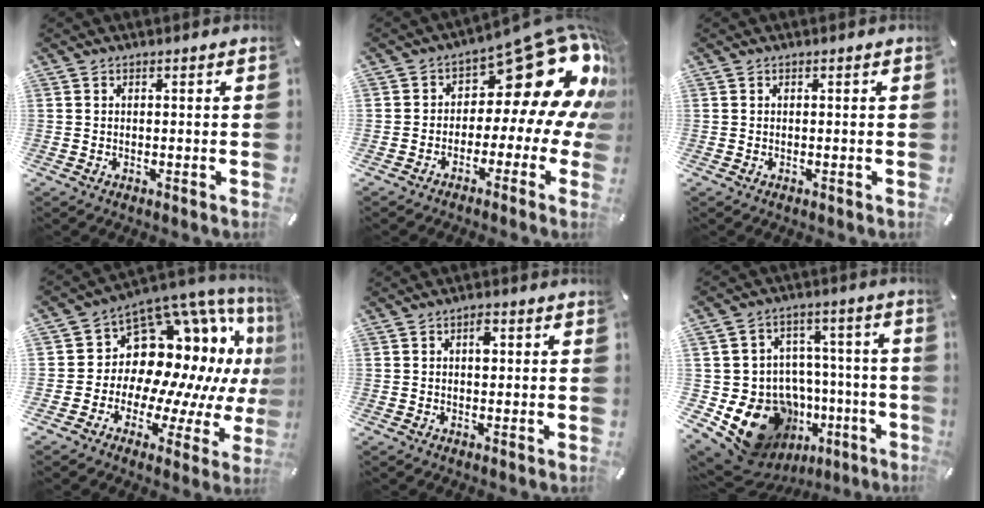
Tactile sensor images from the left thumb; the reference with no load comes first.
{"total": 20.9, "force": [8.8, 10.4, 15.8], "torque": [-0.209, -0.068, 0.148]}
{"total": 0.0}
{"total": 14.0, "force": [6.7, 10.0, 7.1], "torque": [-0.083, -0.115, 0.122]}
{"total": 2.7, "force": [0.7, 1.4, 2.1], "torque": [-0.021, -0.002, 0.005]}
{"total": 18.5, "force": [-7.8, 14.4, 8.6], "torque": [-0.138, 0.038, -0.099]}